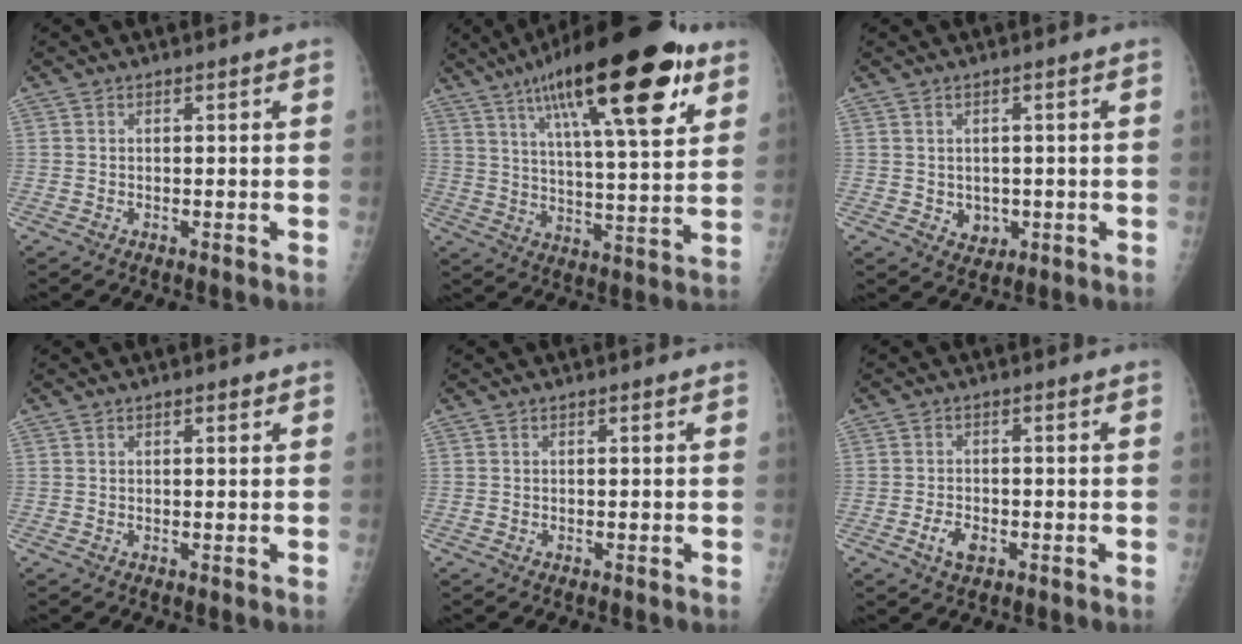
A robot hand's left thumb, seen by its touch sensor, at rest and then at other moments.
{"total": 26.0, "force": [13.4, 7.0, 21.1], "torque": [-0.326, -0.023, 0.211]}
{"total": 3.4, "force": [-0.4, 2.9, 1.8], "torque": [-0.010, 0.000, 0.004]}
{"total": 1.2, "force": [0.7, 0.5, 0.9], "torque": [-0.011, 0.000, 0.008]}
{"total": 0.0}
{"total": 3.7, "force": [-1.6, 2.2, 2.5], "torque": [-0.042, 0.008, -0.026]}